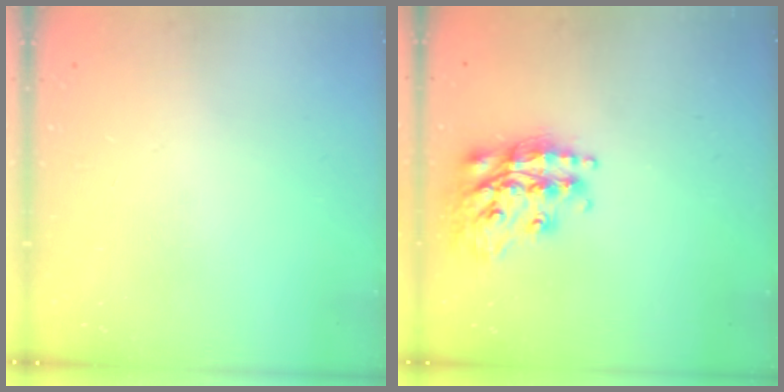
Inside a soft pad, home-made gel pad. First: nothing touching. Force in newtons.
{"total": 17.9, "press": 17.8, "slide": 1.3}